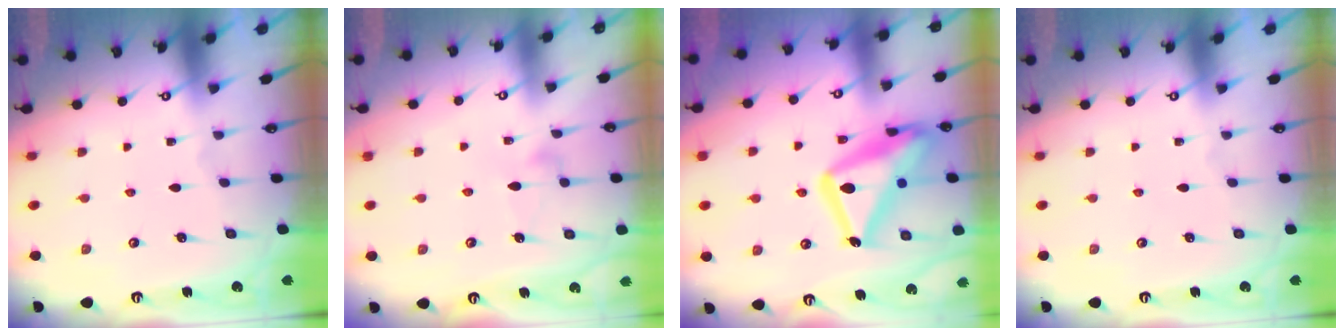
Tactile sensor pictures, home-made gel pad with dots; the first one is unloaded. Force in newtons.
{"total": 6.6, "press": 6.6, "slide": 0.3}
{"total": 21.3, "press": 21.3, "slide": 1.7}
{"total": 0.0}